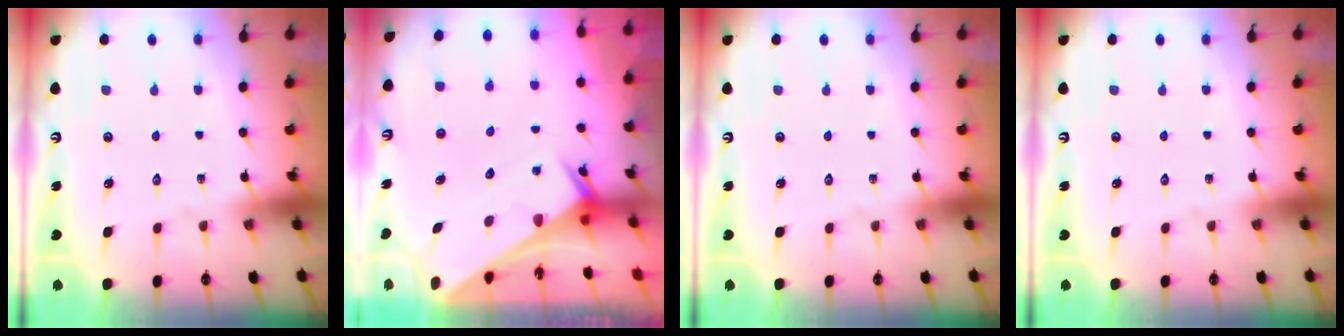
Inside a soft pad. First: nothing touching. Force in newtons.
{"total": 2.7, "press": 2.7, "slide": 0.1}
{"total": 0.0}
{"total": 0.0}